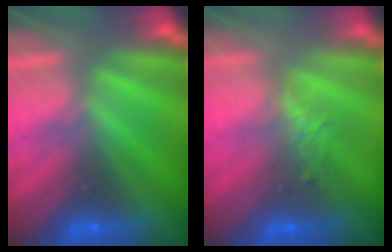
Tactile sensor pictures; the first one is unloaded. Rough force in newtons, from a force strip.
{"total": 2.4}